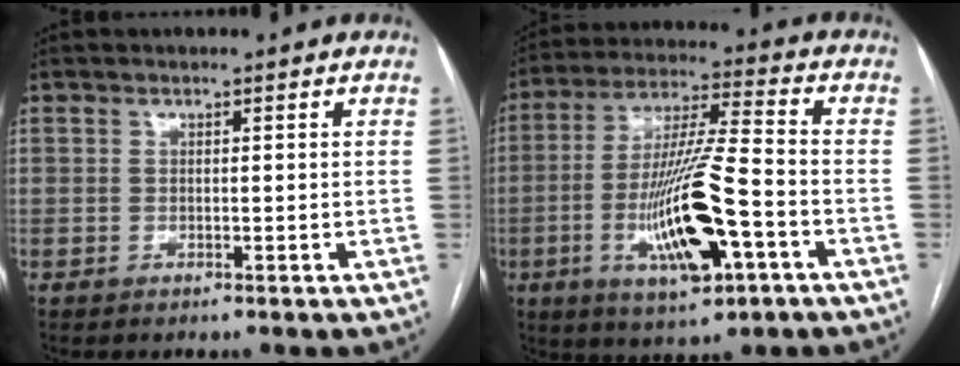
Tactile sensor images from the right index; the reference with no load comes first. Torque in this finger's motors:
{"motor_torque": [2.14, 0.00, 0.97, 0.21]}